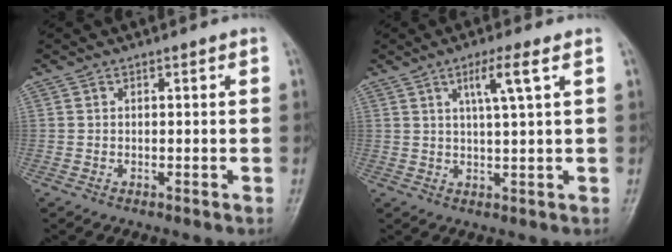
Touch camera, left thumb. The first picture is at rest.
{"total": 5.3, "force": [2.3, -0.1, 4.8], "torque": [-0.092, -0.005, 0.043]}